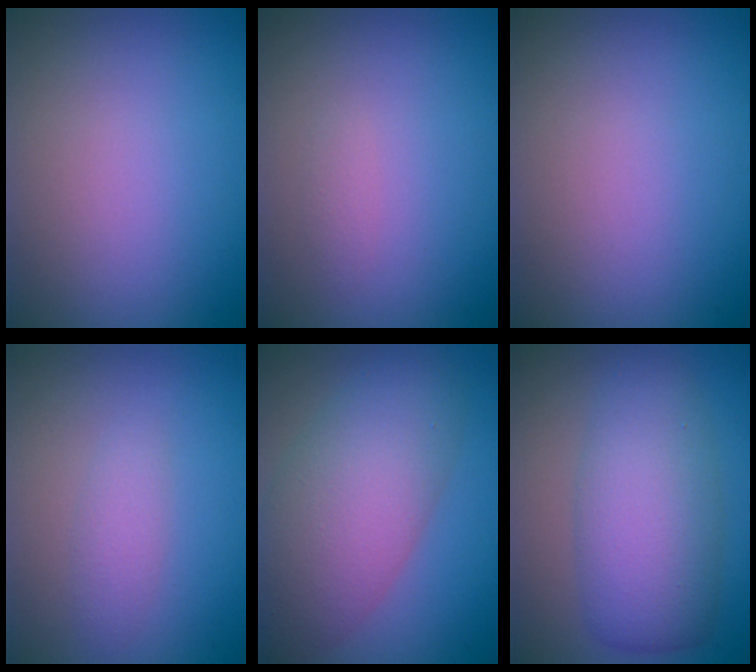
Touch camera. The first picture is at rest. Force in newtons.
{"total": 0.6, "press": 0.6, "slide": 0.0}
{"total": 0.0}
{"total": 1.4, "press": 1.4, "slide": 0.1}
{"total": 8.1, "press": 8.1, "slide": 0.6}
{"total": 7.0, "press": 7.0, "slide": 0.1}